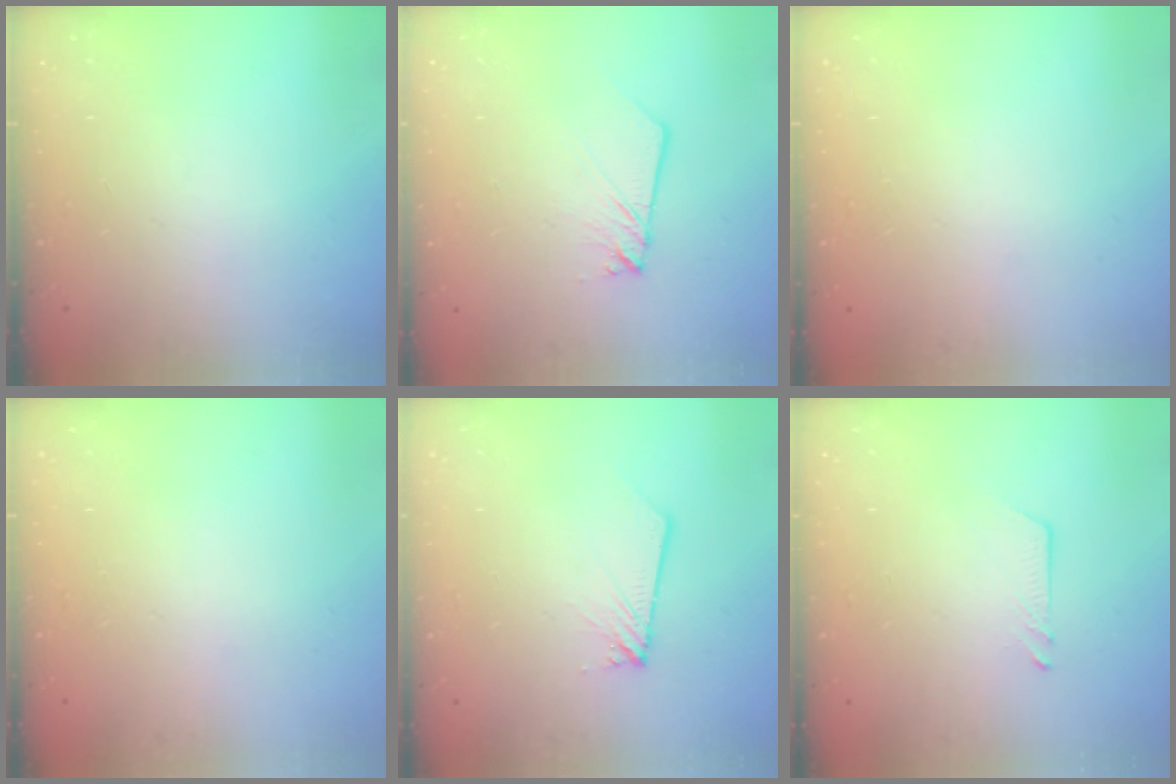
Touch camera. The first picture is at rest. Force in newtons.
{"total": 4.2, "press": 4.1, "slide": 0.4}
{"total": 0.0}
{"total": 0.0}
{"total": 1.9, "press": 1.9, "slide": 0.1}
{"total": 3.2, "press": 3.2, "slide": 0.4}